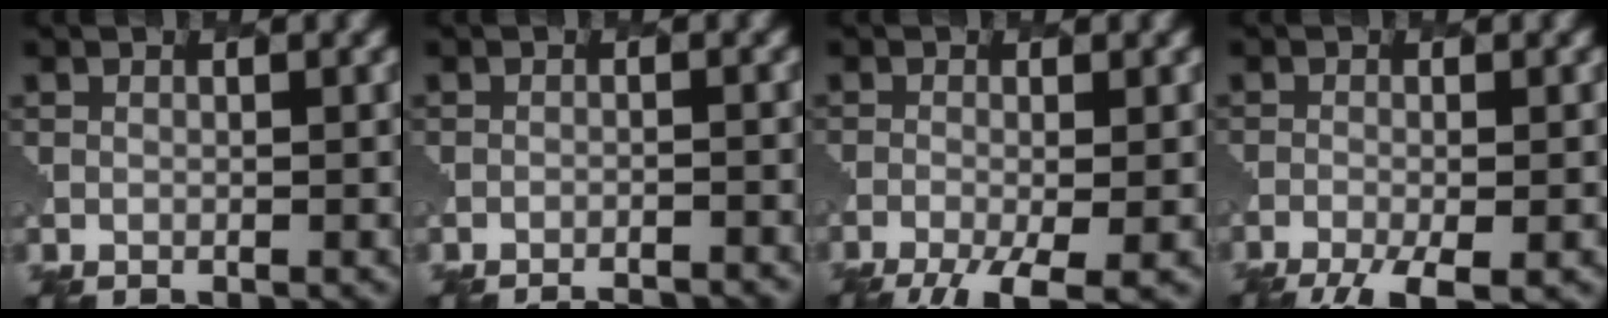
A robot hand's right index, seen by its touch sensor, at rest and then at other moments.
{"total": 4.1, "force": [-4.0, 0.6, 0.7], "torque": [0.004, 0.013, -0.052]}
{"total": 5.7, "force": [-3.5, 1.5, 4.3], "torque": [-0.069, -0.013, -0.062]}
{"total": 5.9, "force": [-4.2, 1.5, 4.0], "torque": [-0.070, -0.022, -0.067]}